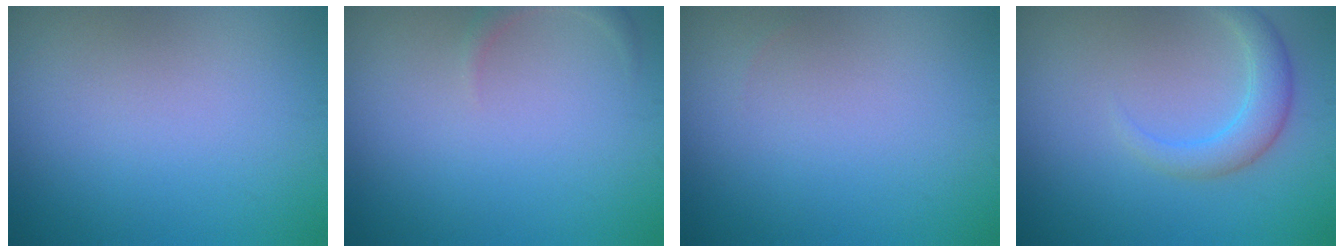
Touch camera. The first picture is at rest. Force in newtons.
{"total": 1.3, "press": 1.2, "slide": 0.2}
{"total": 0.0}
{"total": 2.8, "press": 2.8, "slide": 0.2}